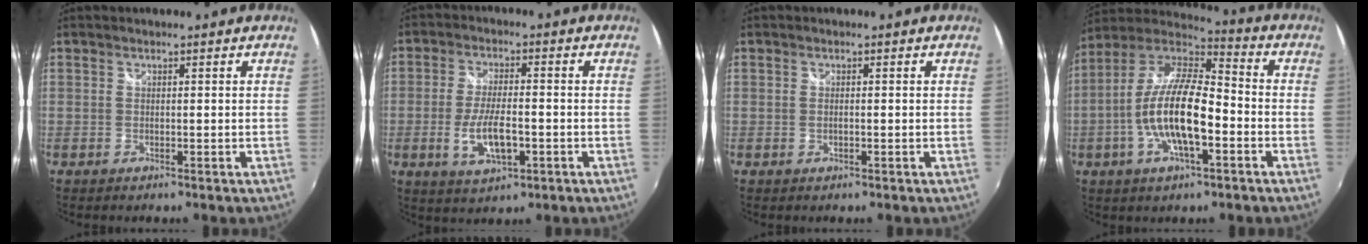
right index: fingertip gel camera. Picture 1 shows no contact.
{"total": 8.4, "force": [-2.4, 3.0, 7.5], "torque": [-0.151, -0.008, -0.041]}
{"total": 0.5, "force": [-0.1, 0.3, 0.5], "torque": [-0.011, 0.000, -0.004]}
{"total": 16.5, "force": [-4.4, 5.4, 14.9], "torque": [-0.291, -0.001, -0.086]}